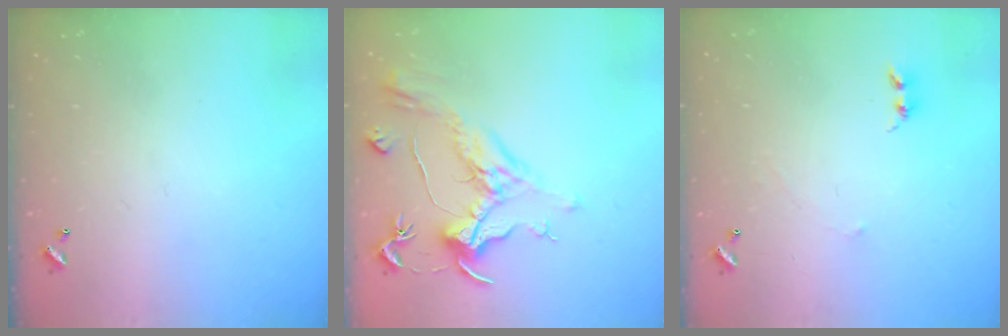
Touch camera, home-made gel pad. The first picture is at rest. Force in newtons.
{"total": 1.1, "press": 0.1, "slide": 1.1}
{"total": 2.3, "press": 2.3, "slide": 0.3}